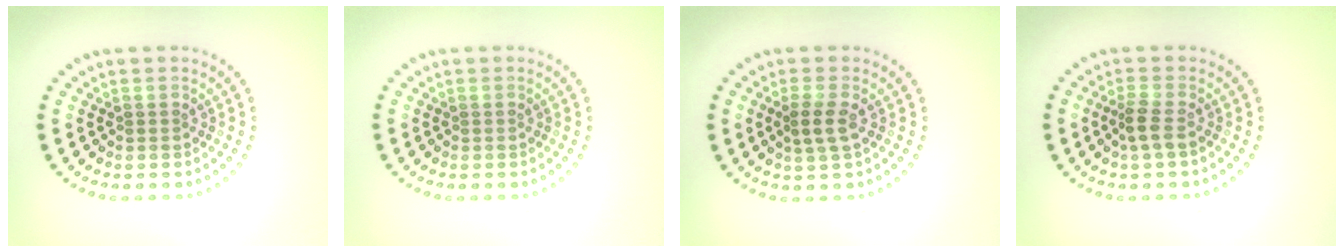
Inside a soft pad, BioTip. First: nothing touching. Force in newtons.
{"total": 0.0}
{"total": 2.1, "press": 1.9, "slide": 0.7}
{"total": 2.0, "press": 1.7, "slide": 1.2}